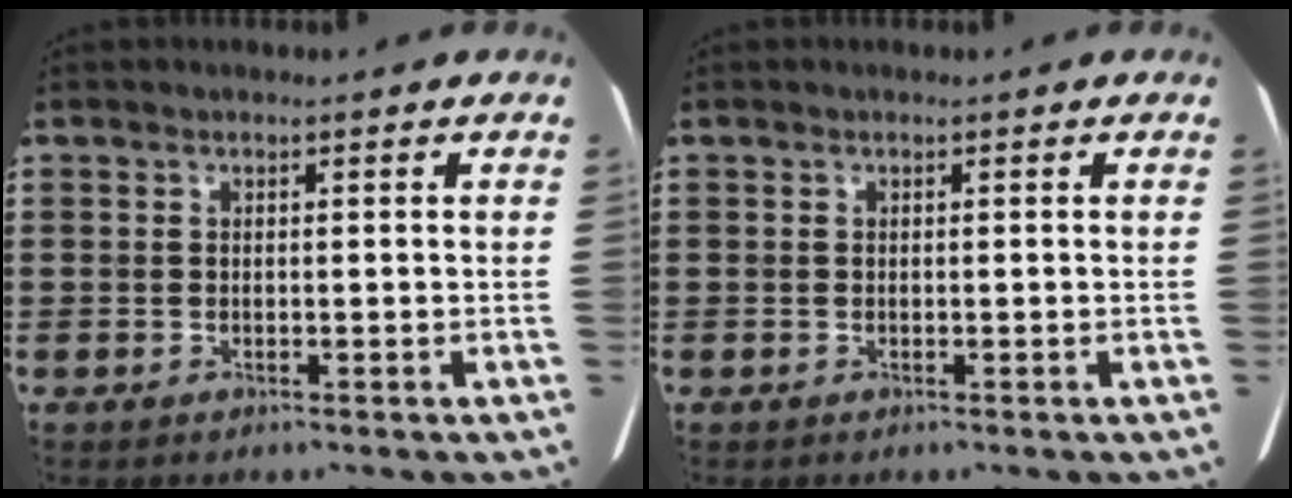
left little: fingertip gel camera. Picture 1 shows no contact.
{"total": 0.0}